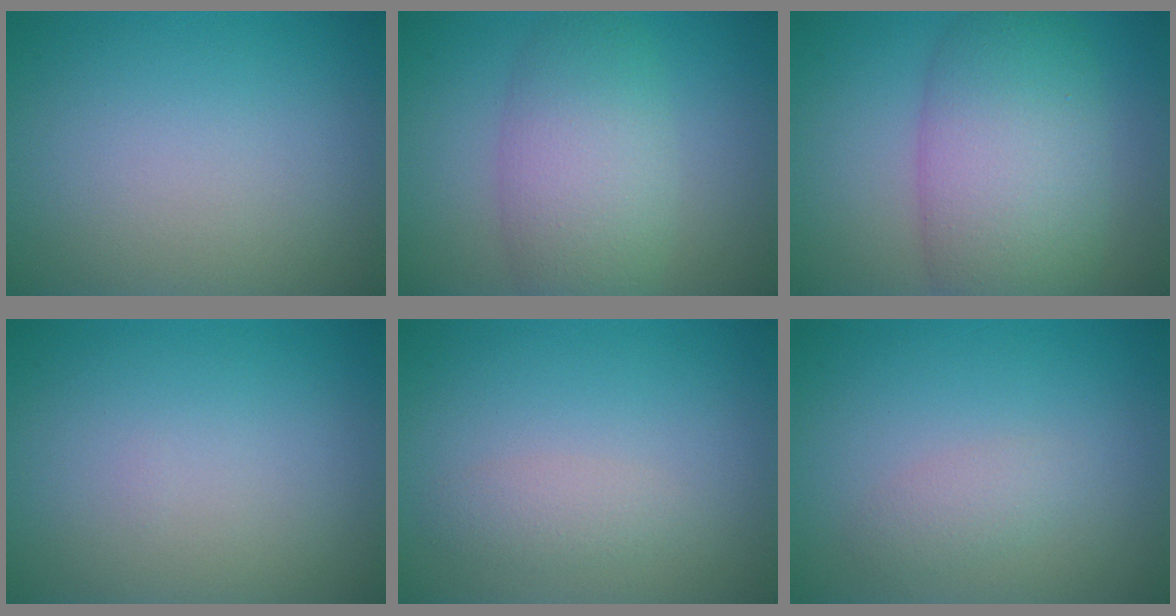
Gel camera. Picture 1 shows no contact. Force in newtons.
{"total": 6.2, "press": 6.2, "slide": 0.3}
{"total": 9.0, "press": 8.9, "slide": 0.3}
{"total": 0.0}
{"total": 1.5, "press": 1.5, "slide": 0.1}
{"total": 1.3, "press": 1.3, "slide": 0.0}